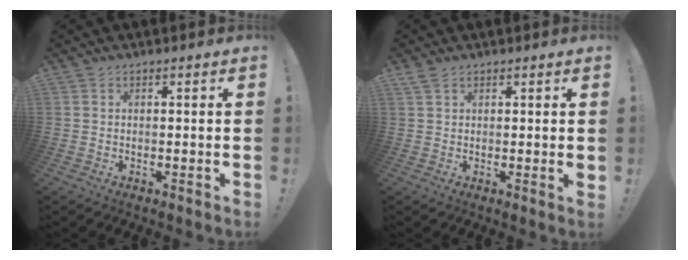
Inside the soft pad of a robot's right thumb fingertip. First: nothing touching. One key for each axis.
{"total": 2.2, "fx": 1.3, "fy": 0.6, "fz": 1.7, "tx": -0.027, "ty": -0.002, "tz": 0.023}